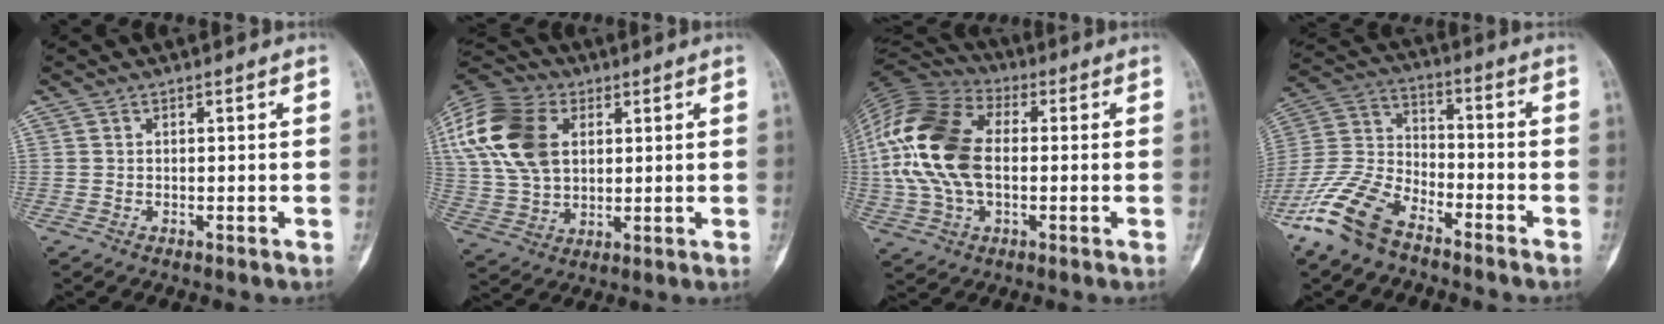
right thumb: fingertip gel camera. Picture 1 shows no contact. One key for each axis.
{"total": 21.7, "fx": 6.5, "fy": 14.9, "fz": 14.3, "tx": -0.309, "ty": 0.019, "tz": 0.120}
{"total": 19.3, "fx": 0.5, "fy": 12.2, "fz": 15.0, "tx": -0.314, "ty": 0.022, "tz": 0.006}
{"total": 14.5, "fx": -10.1, "fy": 6.6, "fz": 8.0, "tx": -0.169, "ty": 0.047, "tz": -0.207}